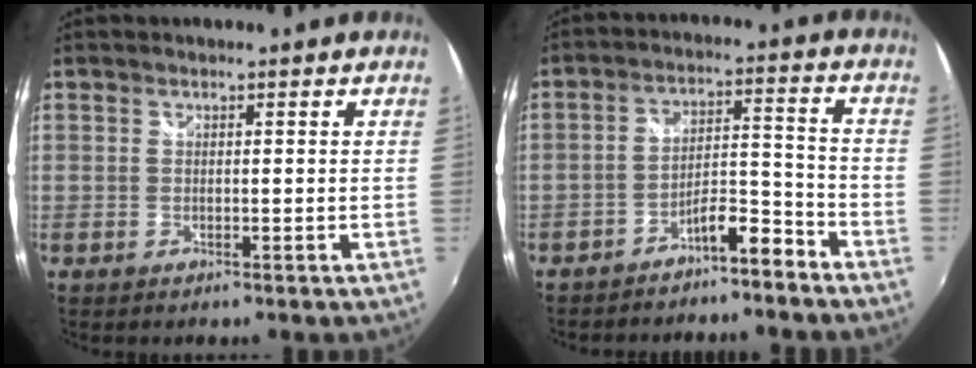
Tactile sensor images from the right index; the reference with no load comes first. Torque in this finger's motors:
{"motor_torque": [0.21, -0.21, 0.23, 0.01]}